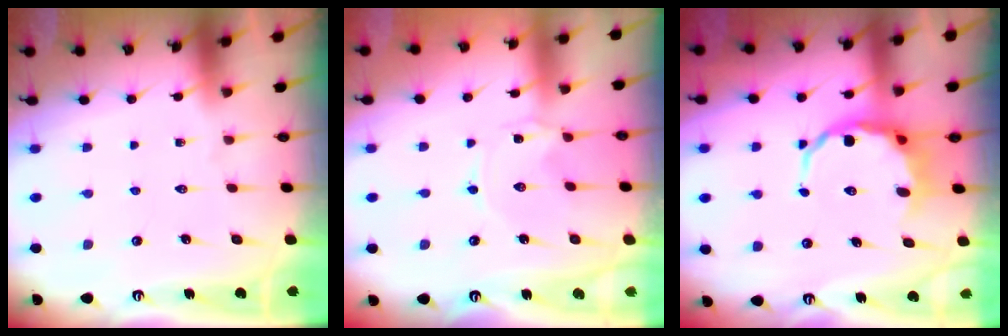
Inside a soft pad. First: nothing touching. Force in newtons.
{"total": 0.0}
{"total": 8.2, "press": 7.8, "slide": 2.4}